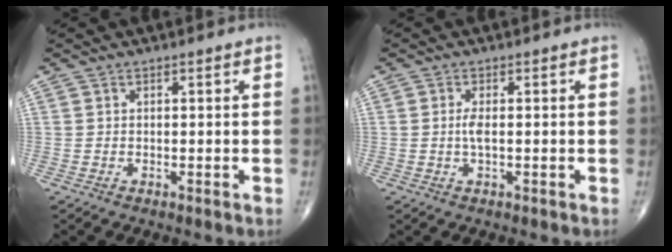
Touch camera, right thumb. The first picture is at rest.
{"total": 2.0, "force": [-0.1, 0.5, 1.9], "torque": [-0.046, -0.002, -0.003]}